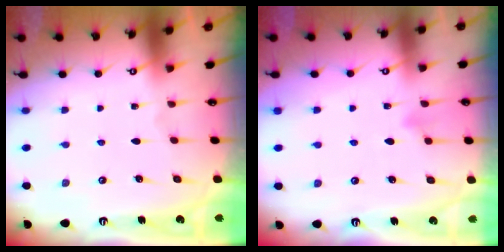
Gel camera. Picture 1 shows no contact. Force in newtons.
{"total": 6.7, "press": 6.5, "slide": 1.4}